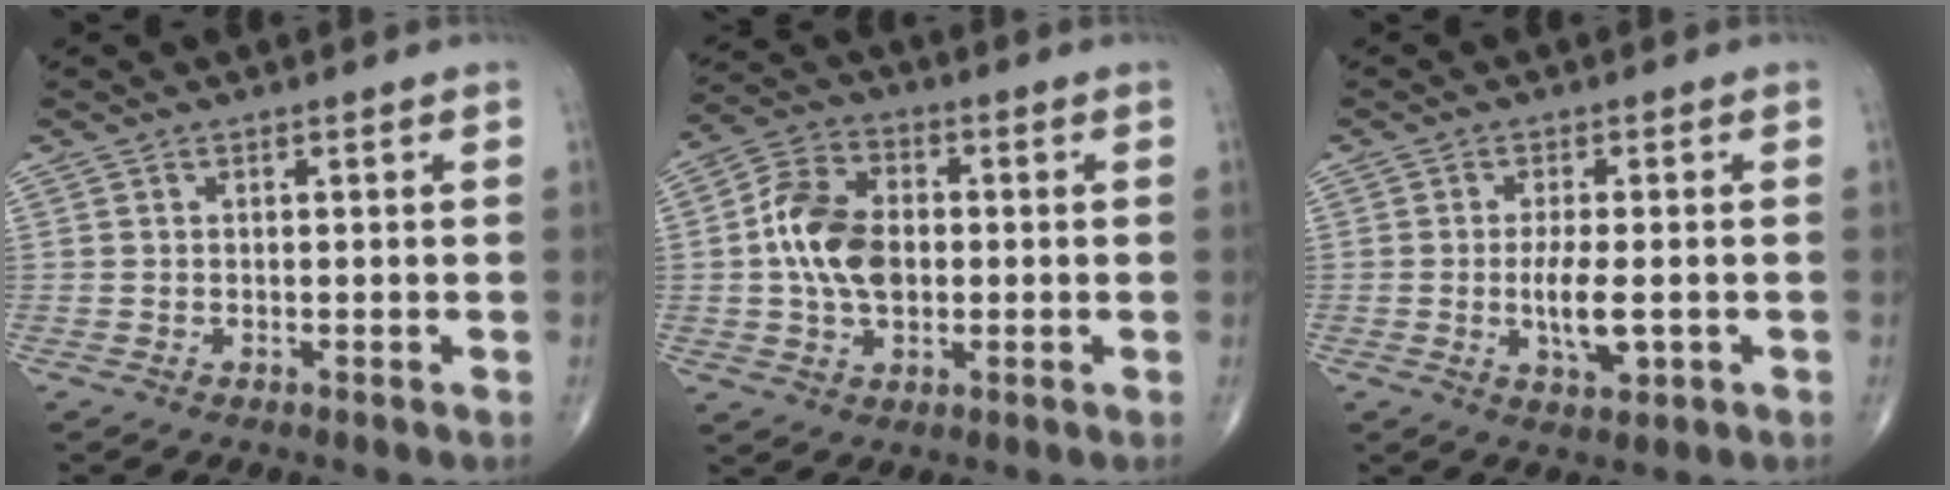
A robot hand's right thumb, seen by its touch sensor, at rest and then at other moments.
{"total": 12.2, "force": [0.0, 8.1, 9.1], "torque": [-0.158, 0.018, -0.005]}
{"total": 6.2, "force": [-1.0, 2.2, 5.7], "torque": [-0.106, -0.010, -0.015]}